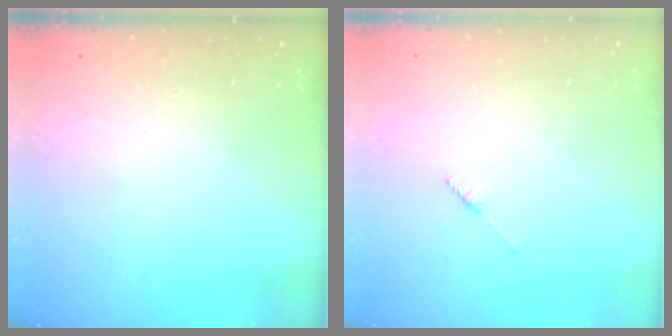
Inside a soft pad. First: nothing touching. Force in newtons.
{"total": 1.7, "press": 1.6, "slide": 0.2}